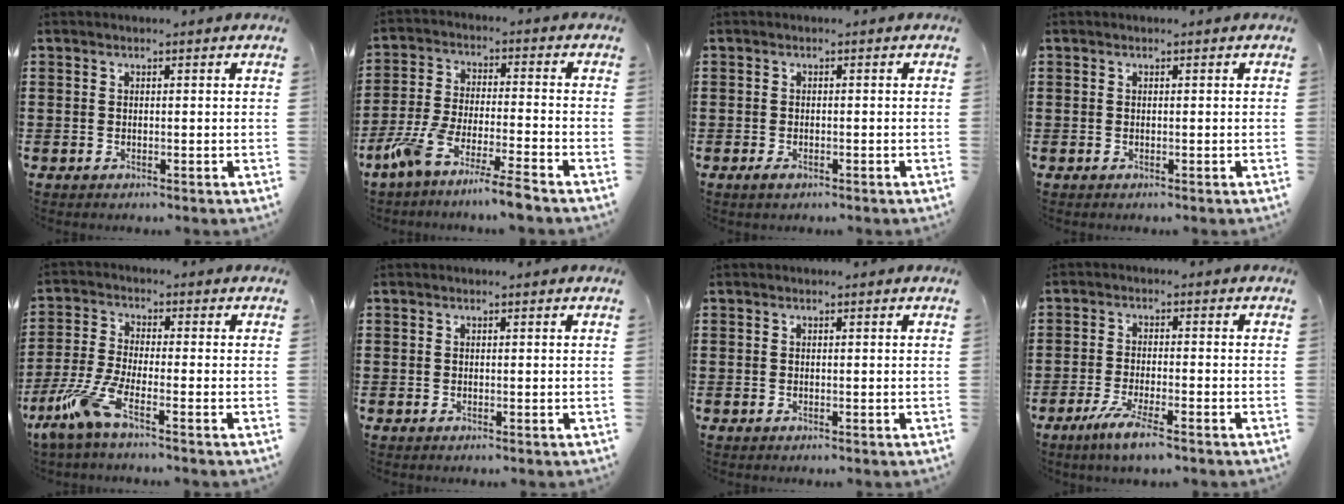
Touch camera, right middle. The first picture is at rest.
{"total": 7.6, "force": [-6.8, -0.9, 3.4], "torque": [-0.078, -0.016, -0.136]}
{"total": 0.9, "force": [-0.6, 0.4, 0.6], "torque": [-0.014, -0.004, -0.010]}
{"total": 0.0}
{"total": 6.8, "force": [-4.0, 1.2, 5.4], "torque": [-0.145, -0.022, -0.083]}
{"total": 0.0}
{"total": 0.0}
{"total": 4.9, "force": [-3.5, 0.1, 3.5], "torque": [-0.075, -0.014, -0.064]}